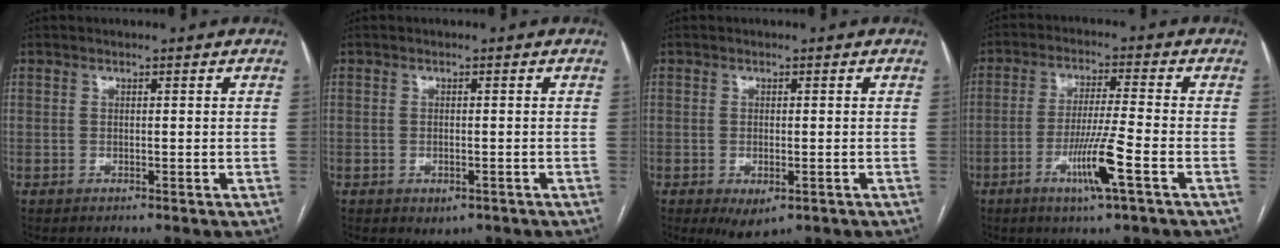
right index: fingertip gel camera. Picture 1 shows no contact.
{"total": 2.2, "force": [-1.1, 1.3, 1.4], "torque": [-0.016, -0.001, -0.004]}
{"total": 4.2, "force": [-1.9, 1.7, 3.3], "torque": [-0.048, -0.009, -0.017]}
{"total": 8.6, "force": [-3.6, -0.6, 7.7], "torque": [-0.148, -0.013, -0.067]}